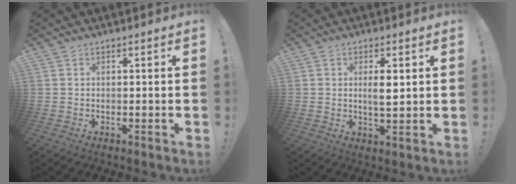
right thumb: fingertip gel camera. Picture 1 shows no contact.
{"total": 4.8, "force": [1.0, 1.3, 4.5], "torque": [-0.065, -0.011, 0.012]}